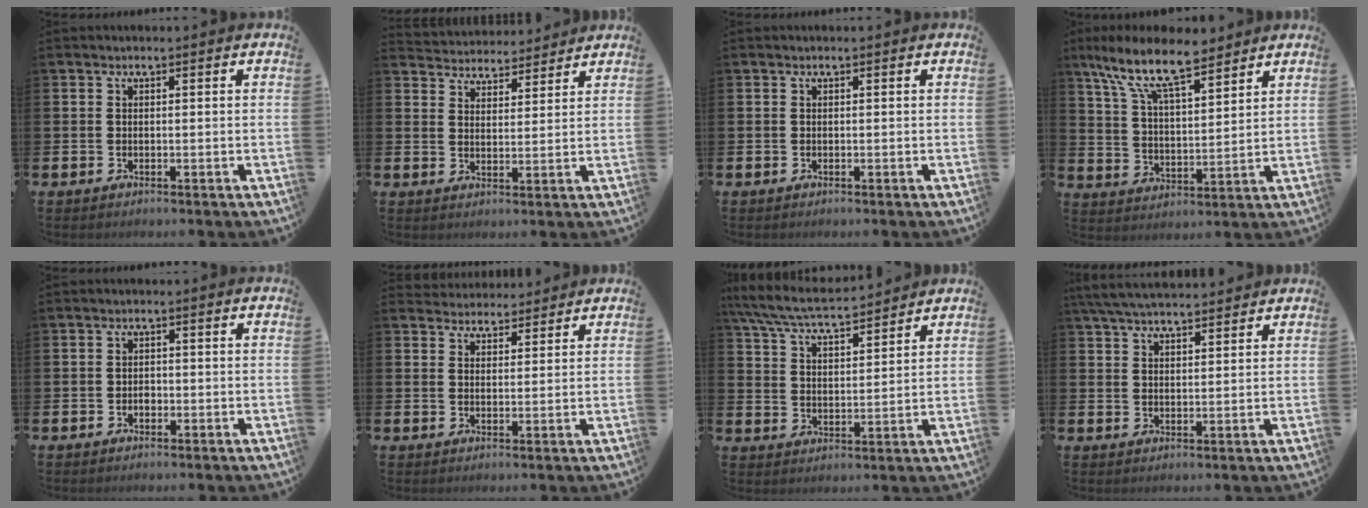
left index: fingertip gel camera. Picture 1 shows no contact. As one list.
[{"total": 4.3, "force": [4.2, 0.8, -0.5], "torque": [-0.003, -0.032, 0.075]}, {"total": 0.0}, {"total": 10.8, "force": [8.7, 2.9, 5.8], "torque": [-0.133, -0.035, 0.152]}, {"total": 1.2, "force": [-0.5, 0.9, 0.6], "torque": [-0.006, 0.000, -0.011]}, {"total": 3.5, "force": [3.4, 0.9, -0.4], "torque": [0.001, -0.018, 0.062]}, {"total": 6.8, "force": [6.4, 0.8, 2.0], "torque": [-0.066, -0.037, 0.113]}, {"total": 5.1, "force": [4.8, 0.8, 1.3], "torque": [-0.045, -0.013, 0.091]}]